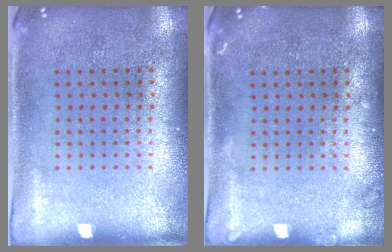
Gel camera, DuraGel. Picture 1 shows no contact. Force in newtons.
{"total": 0.7, "press": 0.7, "slide": 0.2}